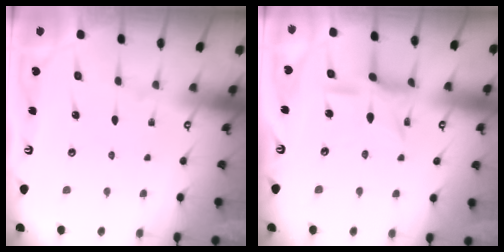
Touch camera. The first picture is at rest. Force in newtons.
{"total": 9.6, "press": 9.6, "slide": 0.6}